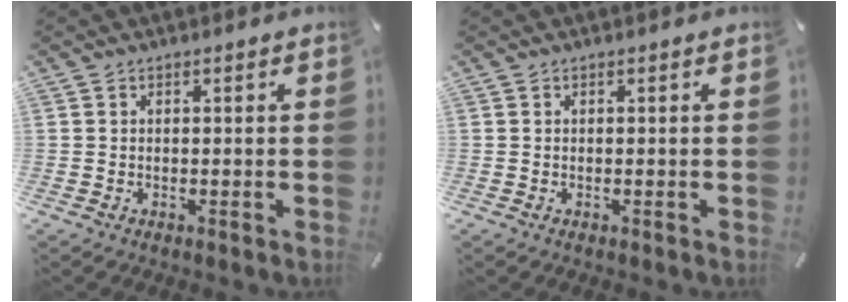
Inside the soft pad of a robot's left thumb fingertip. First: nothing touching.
{"total": 0.0}